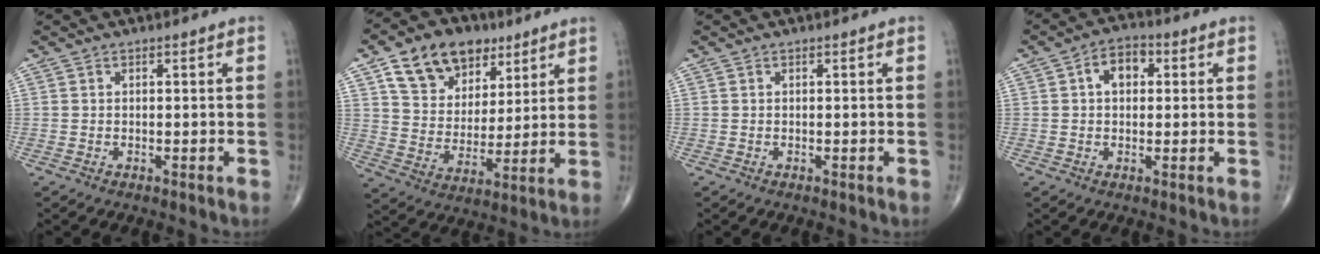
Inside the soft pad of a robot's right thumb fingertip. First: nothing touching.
{"total": 16.1, "force": [8.9, 11.0, 7.8], "torque": [-0.096, -0.024, 0.157]}
{"total": 0.0}
{"total": 5.7, "force": [1.3, 3.9, 4.0], "torque": [-0.050, 0.013, 0.012]}